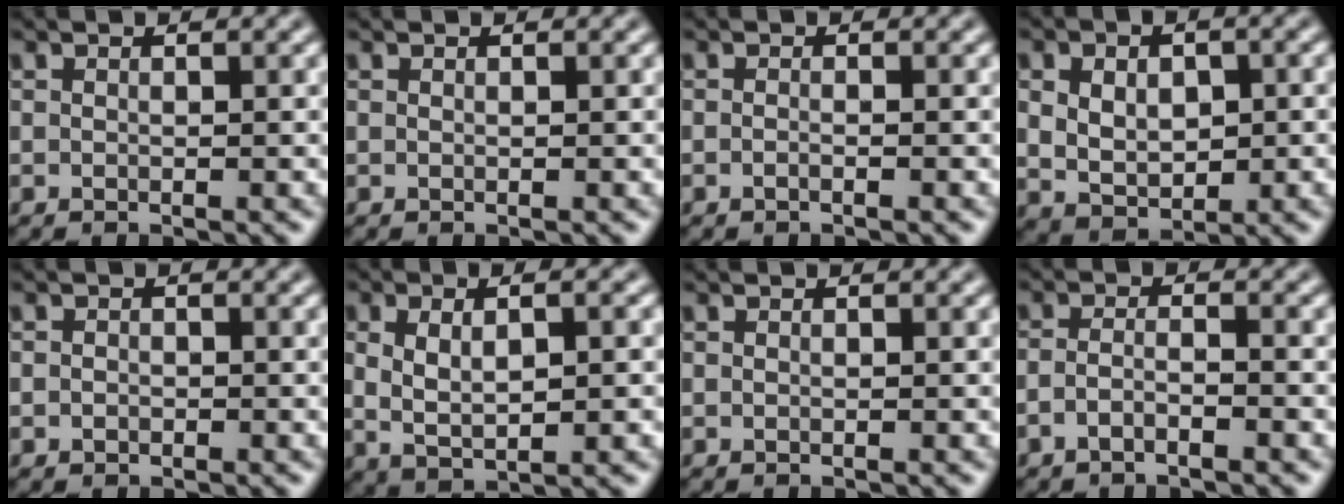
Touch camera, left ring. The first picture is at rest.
{"total": 0.0}
{"total": 0.7, "force": [-0.4, 0.2, 0.6], "torque": [-0.012, -0.005, -0.012]}
{"total": 5.3, "force": [0.5, 3.5, 3.9], "torque": [-0.066, -0.001, 0.014]}
{"total": 0.7, "force": [-0.4, 0.6, 0.2], "torque": [-0.004, -0.003, -0.007]}
{"total": 4.4, "force": [0.5, 1.9, 3.9], "torque": [-0.079, 0.000, 0.015]}
{"total": 0.0}
{"total": 1.9, "force": [-1.3, 0.5, 1.4], "torque": [-0.027, 0.001, -0.028]}